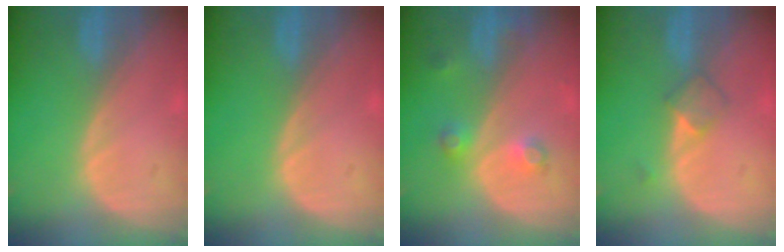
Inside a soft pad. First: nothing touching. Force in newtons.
{"total": 0.0}
{"total": 3.8, "press": 3.5, "slide": 1.4}
{"total": 3.0, "press": 2.7, "slide": 1.2}